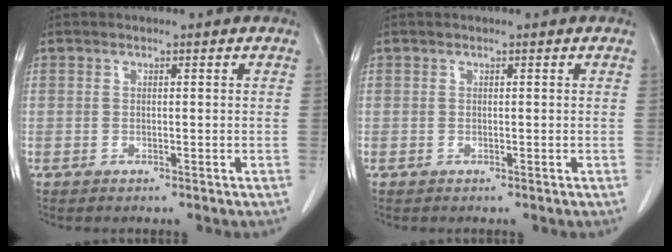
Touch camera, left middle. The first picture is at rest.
{"total": 0.0}